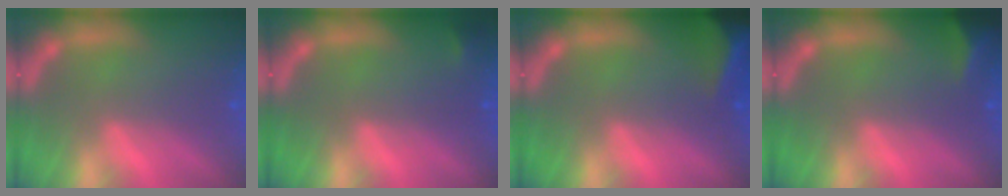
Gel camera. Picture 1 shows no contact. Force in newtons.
{"total": 0.9}
{"total": 10.0}
{"total": 4.0}